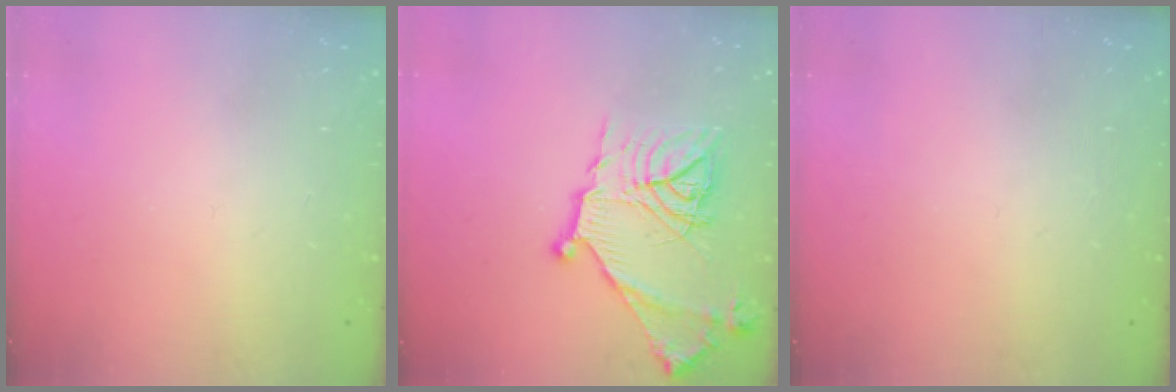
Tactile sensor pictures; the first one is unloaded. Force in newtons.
{"total": 17.4, "press": 17.4, "slide": 0.5}
{"total": 0.0}